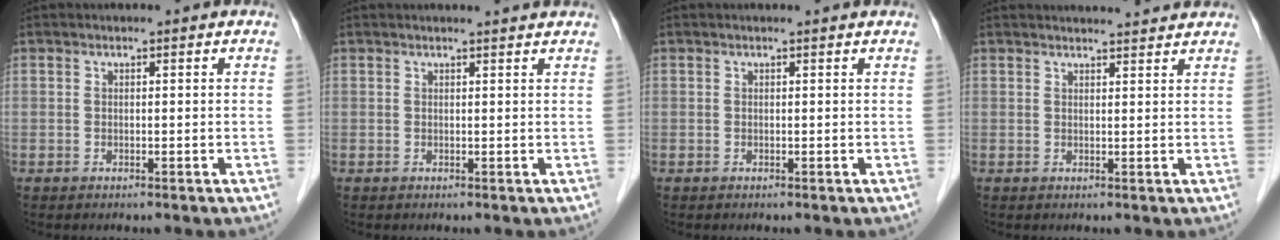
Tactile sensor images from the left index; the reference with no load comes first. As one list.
[{"total": 4.4, "force": [4.3, 0.0, 1.1], "torque": [-0.015, 0.016, 0.044]}, {"total": 2.1, "force": [2.1, 0.0, 0.4], "torque": [-0.010, 0.013, 0.022]}, {"total": 7.4, "force": [7.2, 0.5, 1.5], "torque": [-0.017, 0.023, 0.080]}]